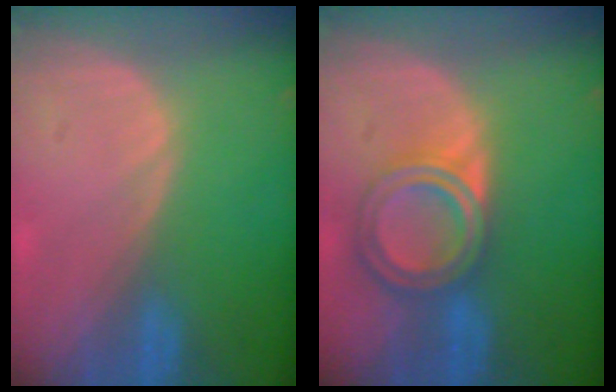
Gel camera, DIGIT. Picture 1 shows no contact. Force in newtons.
{"total": 6.8, "press": 6.0, "slide": 3.2}